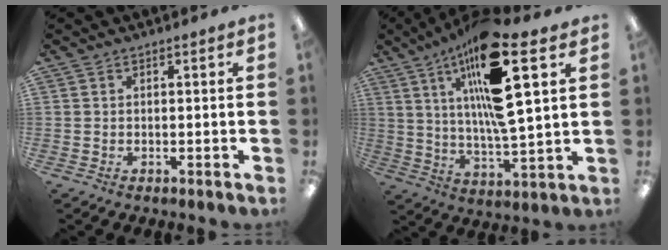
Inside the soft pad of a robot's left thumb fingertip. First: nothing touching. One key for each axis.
{"total": 20.3, "fx": 10.1, "fy": 4.7, "fz": 17.0, "tx": -0.300, "ty": -0.049, "tz": 0.151}